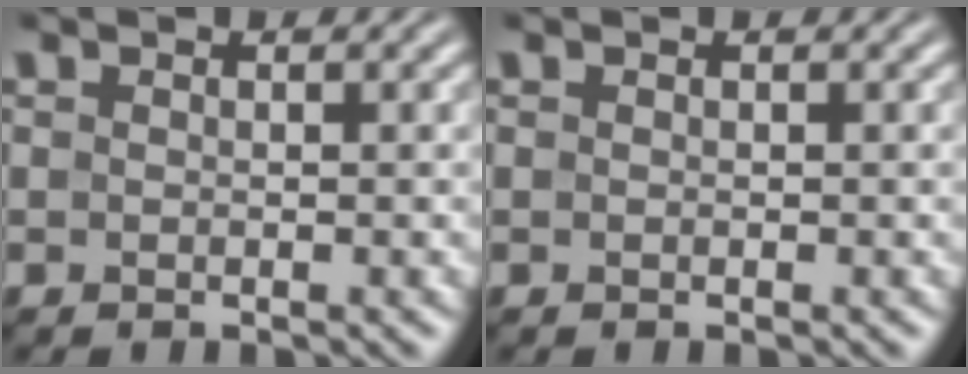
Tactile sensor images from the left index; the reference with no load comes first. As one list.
[{"total": 0.0}]